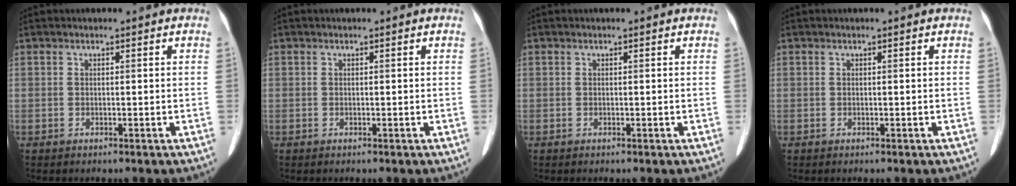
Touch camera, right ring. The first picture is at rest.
{"total": 0.0}
{"total": 0.0}
{"total": 0.0}